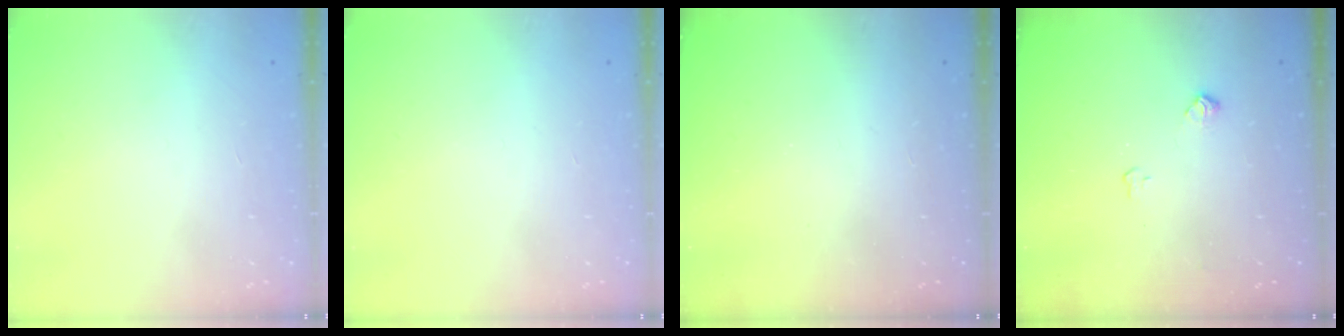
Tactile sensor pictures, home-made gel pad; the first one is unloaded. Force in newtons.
{"total": 0.0}
{"total": 0.0}
{"total": 5.7, "press": 5.7, "slide": 0.7}